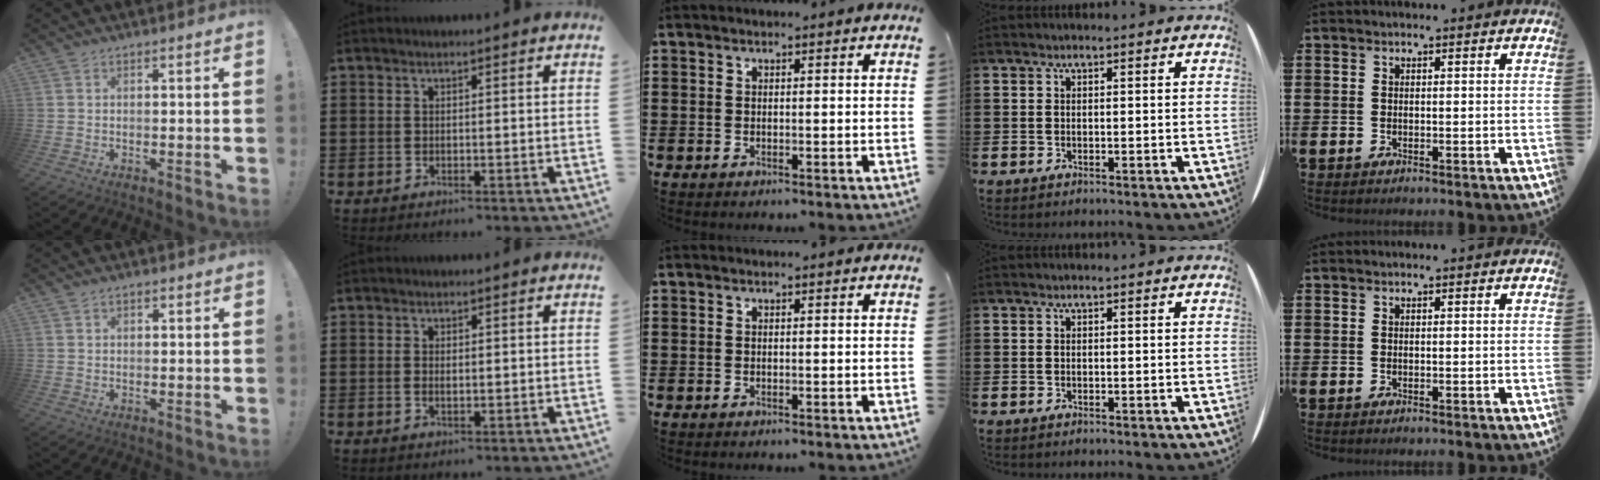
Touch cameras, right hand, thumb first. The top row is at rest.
{"thumb": {"total": 0.9, "force": [0.5, 0.7, 0.3], "torque": [-0.002, 0.001, 0.007]}, "index": {"total": 1.2, "force": [0.0, 0.5, 1.1], "torque": [-0.022, 0.004, -0.001]}}